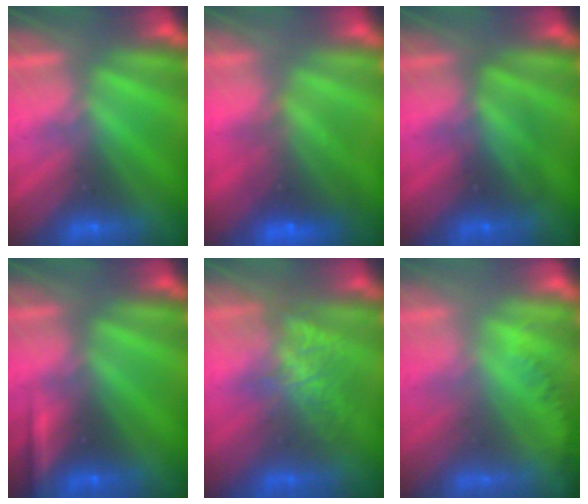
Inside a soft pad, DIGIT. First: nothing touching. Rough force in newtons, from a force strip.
{"total": 7.2}
{"total": 2.4}
{"total": 2.3}
{"total": 4.6}
{"total": 1.2}